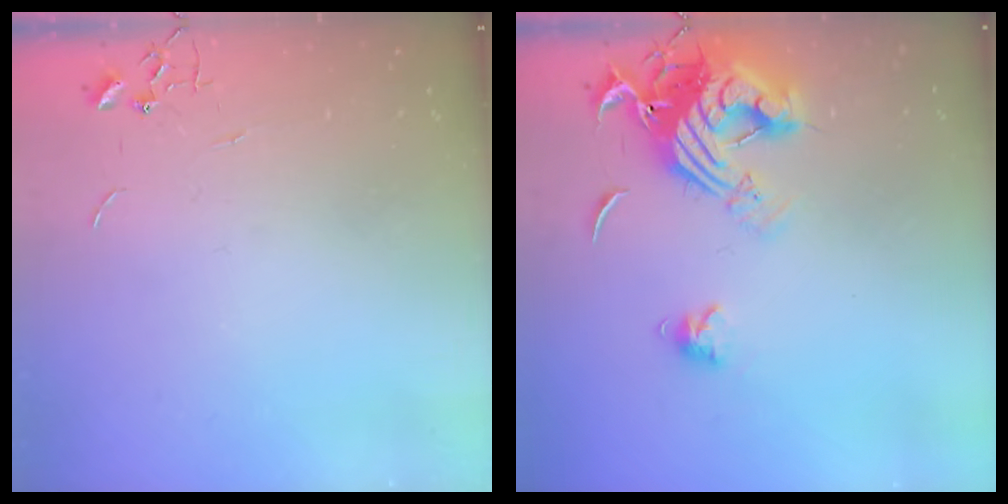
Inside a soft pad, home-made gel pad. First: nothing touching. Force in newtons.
{"total": 15.5, "press": 15.4, "slide": 1.8}